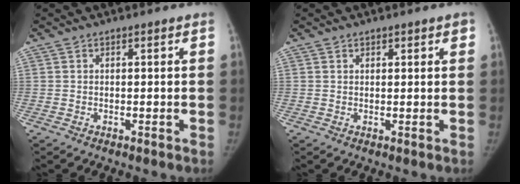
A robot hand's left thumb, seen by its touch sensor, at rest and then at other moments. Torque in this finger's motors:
{"motor_torque": [-0.17, -0.01, -0.32, 0.04, -0.05]}